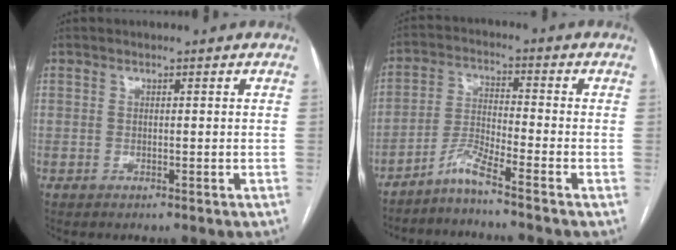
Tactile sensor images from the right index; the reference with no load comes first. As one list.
[{"total": 5.1, "force": [-4.3, -1.1, 2.5], "torque": [-0.057, -0.019, -0.090]}]